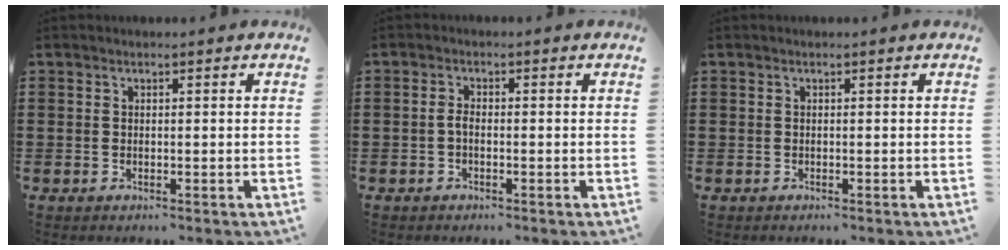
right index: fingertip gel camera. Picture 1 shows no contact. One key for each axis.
{"total": 1.6, "fx": -0.6, "fy": 0.6, "fz": 1.3, "tx": -0.034, "ty": -0.001, "tz": -0.015}
{"total": 0.0}